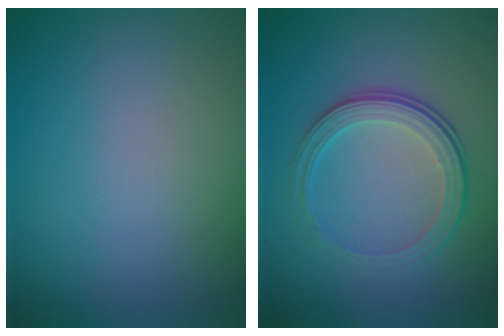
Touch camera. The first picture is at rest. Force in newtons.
{"total": 4.3, "press": 2.9, "slide": 3.2}